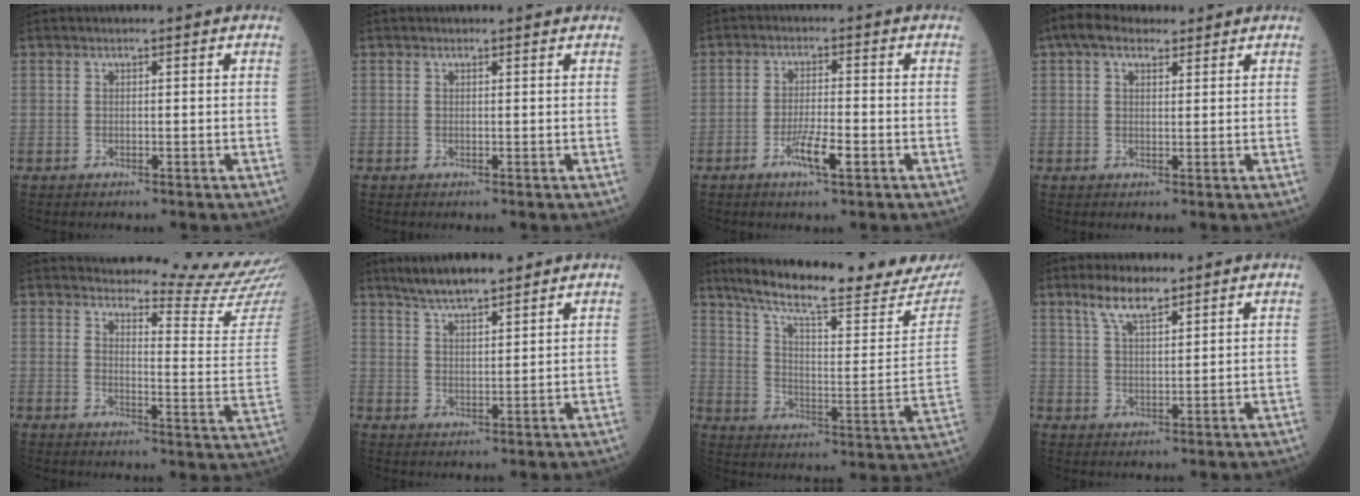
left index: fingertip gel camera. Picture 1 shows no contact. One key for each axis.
{"total": 0.6, "fx": 0.4, "fy": 0.4, "fz": -0.1, "tx": -0.006, "ty": 0.000, "tz": 0.005}
{"total": 4.7, "fx": -2.3, "fy": 0.7, "fz": 4.0, "tx": -0.080, "ty": -0.006, "tz": -0.041}
{"total": 5.5, "fx": 3.6, "fy": 2.9, "fz": 2.9, "tx": -0.066, "ty": 0.036, "tz": 0.070}
{"total": 16.1, "fx": 15.8, "fy": -1.6, "fz": 2.9, "tx": -0.040, "ty": -0.137, "tz": 0.174}
{"total": 7.9, "fx": 6.6, "fy": 1.3, "fz": 4.2, "tx": -0.081, "ty": 0.014, "tz": 0.120}
{"total": 26.3, "fx": 22.6, "fy": 2.8, "fz": 13.0, "tx": -0.214, "ty": -0.047, "tz": 0.310}
{"total": 5.4, "fx": 4.0, "fy": 1.5, "fz": 3.4, "tx": -0.076, "ty": 0.006, "tz": 0.079}